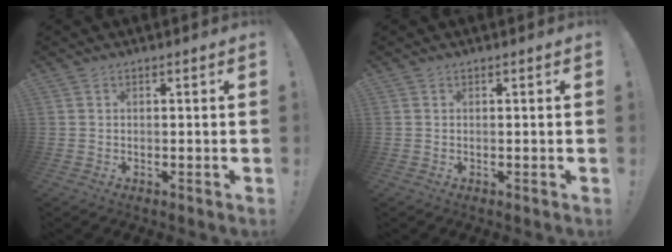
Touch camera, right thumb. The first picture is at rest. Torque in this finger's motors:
{"motor_torque": [0.19, -0.03, 0.22, -0.36, -0.01]}